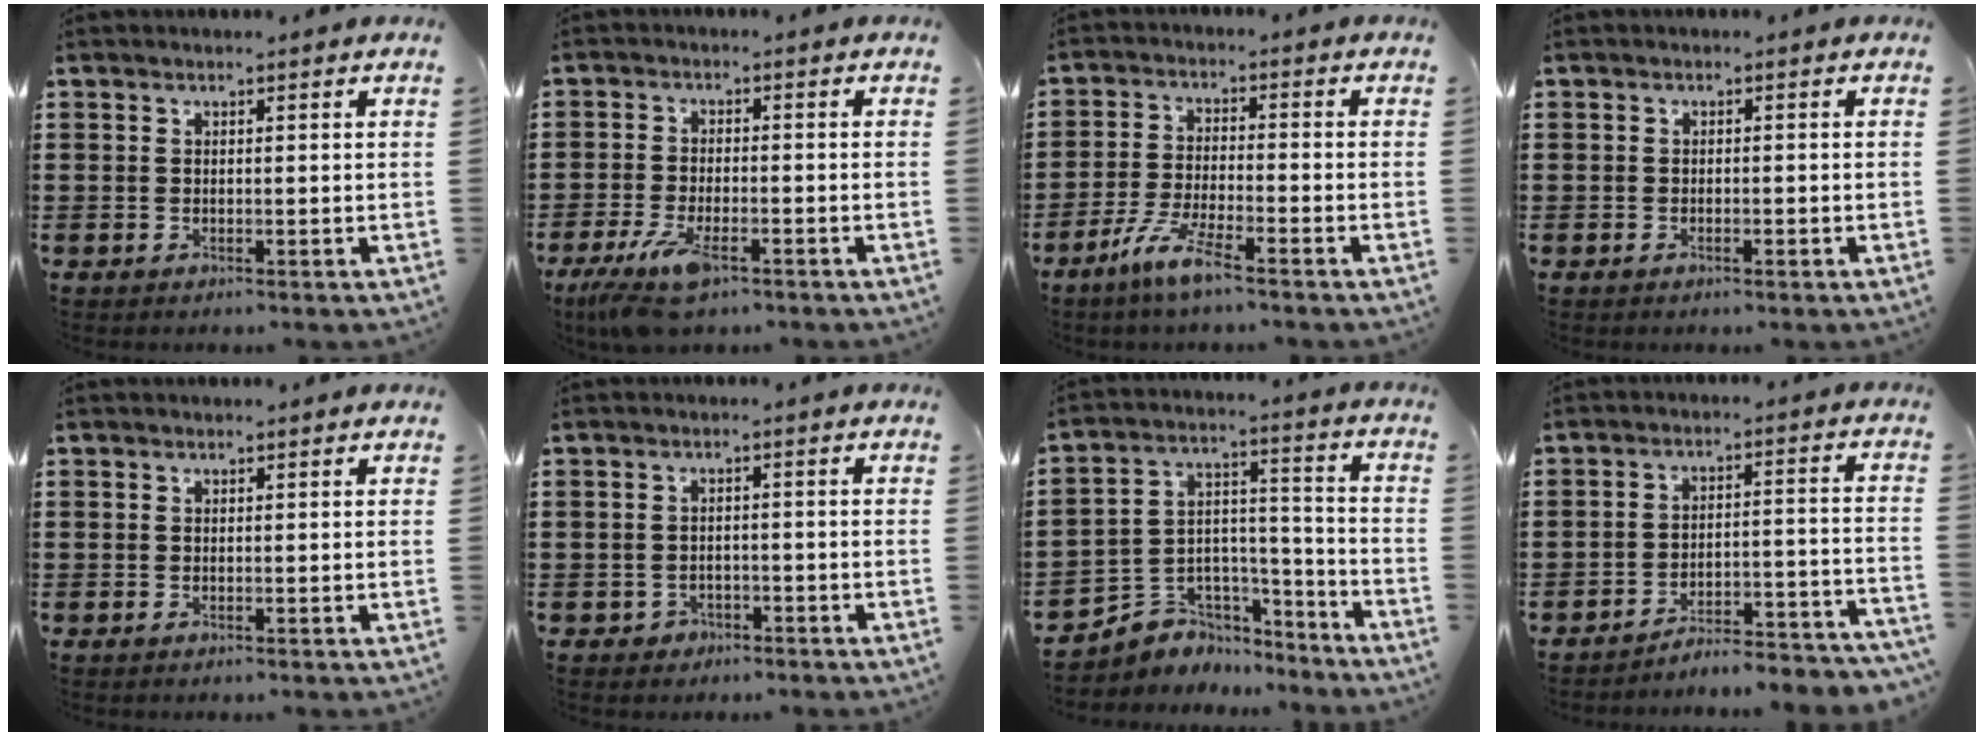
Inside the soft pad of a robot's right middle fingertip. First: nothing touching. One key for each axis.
{"total": 6.9, "fx": -4.5, "fy": 1.9, "fz": 4.8, "tx": -0.116, "ty": -0.016, "tz": -0.087}
{"total": 5.9, "fx": -4.2, "fy": 0.5, "fz": 4.0, "tx": -0.091, "ty": -0.009, "tz": -0.082}
{"total": 0.7, "fx": -0.5, "fy": 0.2, "fz": 0.4, "tx": -0.011, "ty": -0.004, "tz": -0.008}
{"total": 0.0}
{"total": 1.7, "fx": -1.4, "fy": 0.9, "fz": 0.2, "tx": -0.011, "ty": 0.001, "tz": -0.032}
{"total": 4.7, "fx": -3.4, "fy": 3.2, "fz": -0.3, "tx": -0.014, "ty": 0.001, "tz": -0.070}
{"total": 4.9, "fx": -4.9, "fy": -0.1, "fz": 0.7, "tx": -0.014, "ty": -0.003, "tz": -0.103}